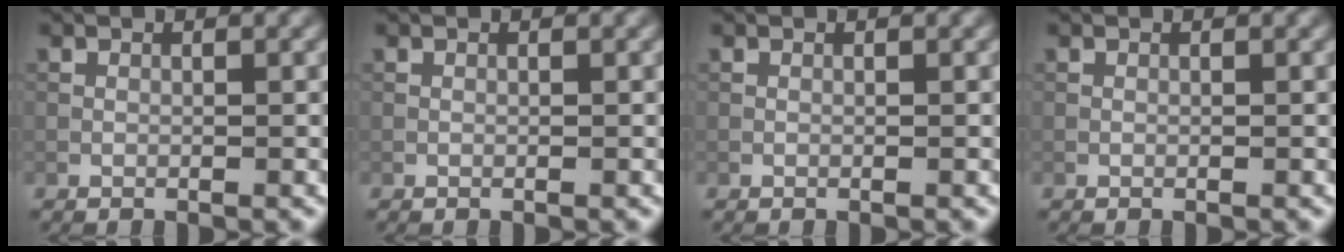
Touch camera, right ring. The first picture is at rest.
{"total": 0.0}
{"total": 0.0}
{"total": 0.0}